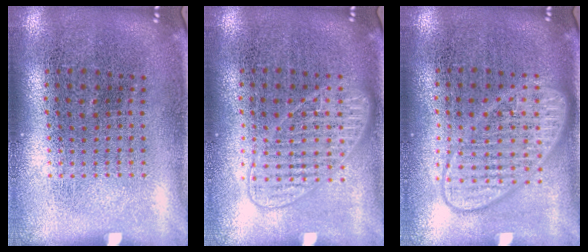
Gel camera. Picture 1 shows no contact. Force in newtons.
{"total": 2.5, "press": 2.4, "slide": 0.4}
{"total": 2.9, "press": 2.9, "slide": 0.4}